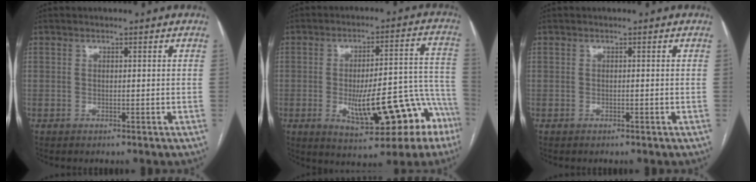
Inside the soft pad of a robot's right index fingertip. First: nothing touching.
{"total": 18.2, "force": [-7.6, 5.7, 15.5], "torque": [-0.139, 0.042, -0.085]}
{"total": 0.0}